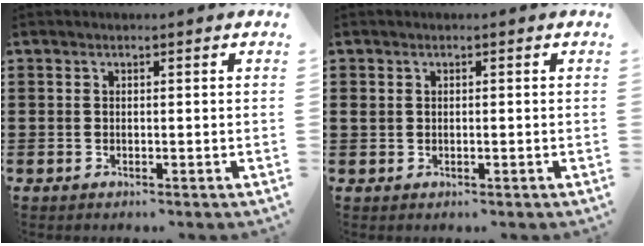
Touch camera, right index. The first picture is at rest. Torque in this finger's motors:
{"motor_torque": [0.24, -0.08, 0.00, 0.00]}